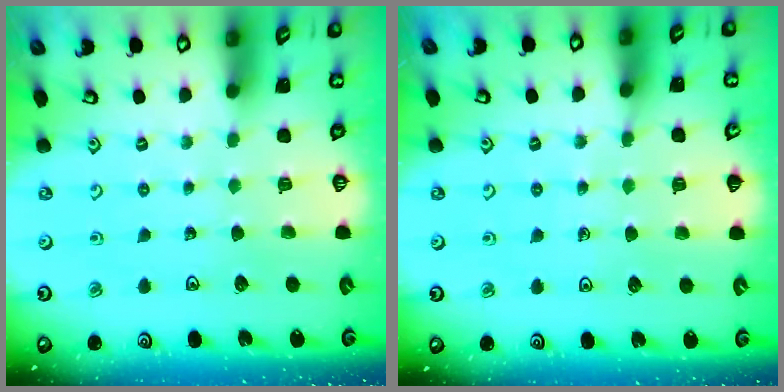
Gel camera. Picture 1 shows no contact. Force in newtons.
{"total": 6.2, "press": 6.0, "slide": 1.7}